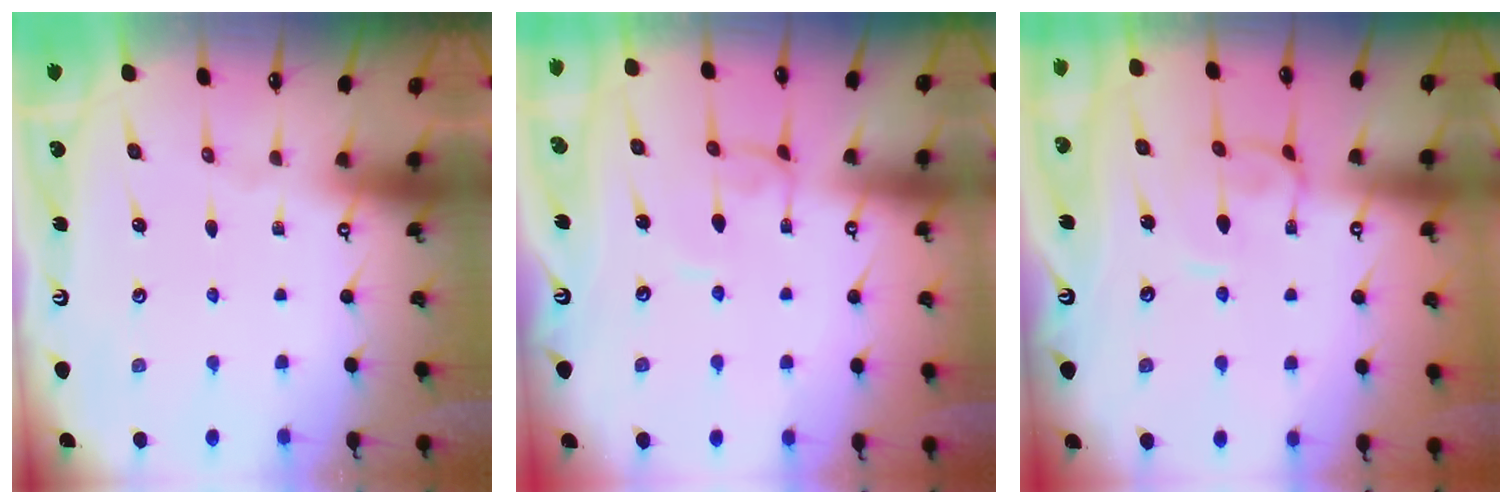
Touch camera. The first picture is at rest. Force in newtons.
{"total": 0.8, "press": 0.8, "slide": 0.2}
{"total": 1.4, "press": 1.2, "slide": 0.6}